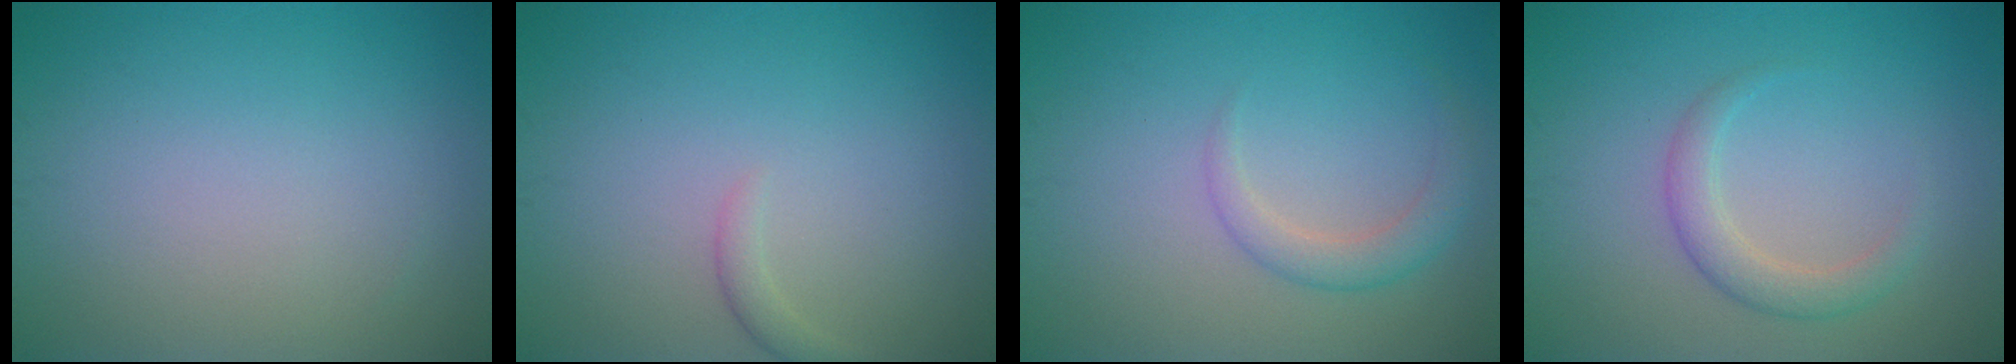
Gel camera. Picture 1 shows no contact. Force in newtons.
{"total": 1.1, "press": 1.1, "slide": 0.2}
{"total": 2.3, "press": 2.2, "slide": 0.1}
{"total": 2.5, "press": 2.5, "slide": 0.2}